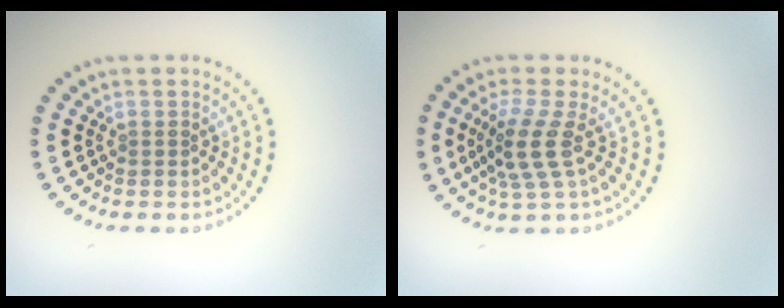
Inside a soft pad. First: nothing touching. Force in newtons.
{"total": 3.6, "press": 2.7, "slide": 2.3}